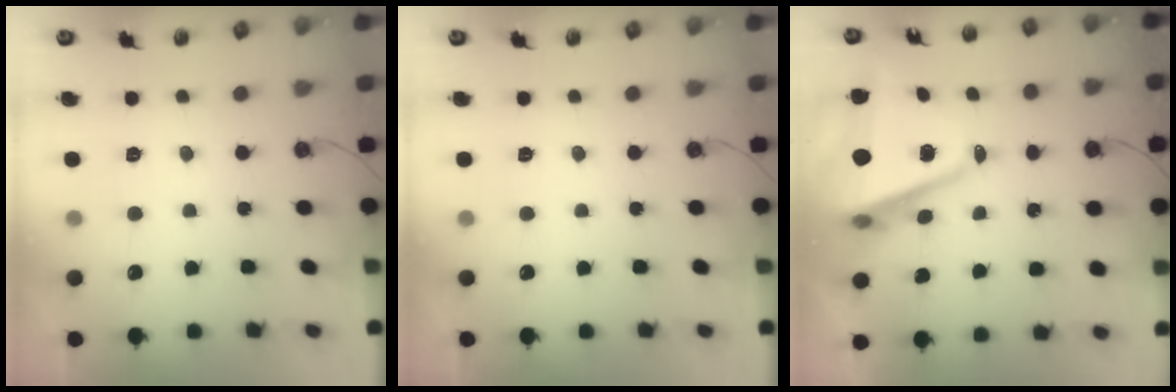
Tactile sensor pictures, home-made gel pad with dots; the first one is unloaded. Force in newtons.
{"total": 0.0}
{"total": 10.1, "press": 9.2, "slide": 4.1}